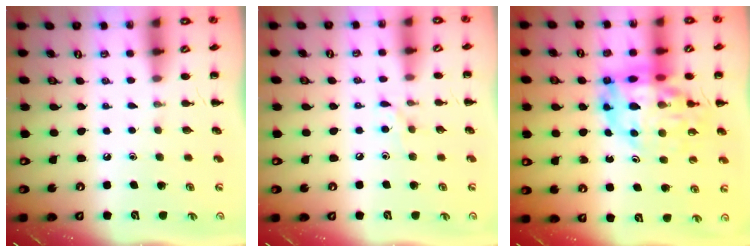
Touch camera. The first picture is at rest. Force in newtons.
{"total": 6.5, "press": 6.2, "slide": 2.2}
{"total": 19.0, "press": 18.4, "slide": 4.7}